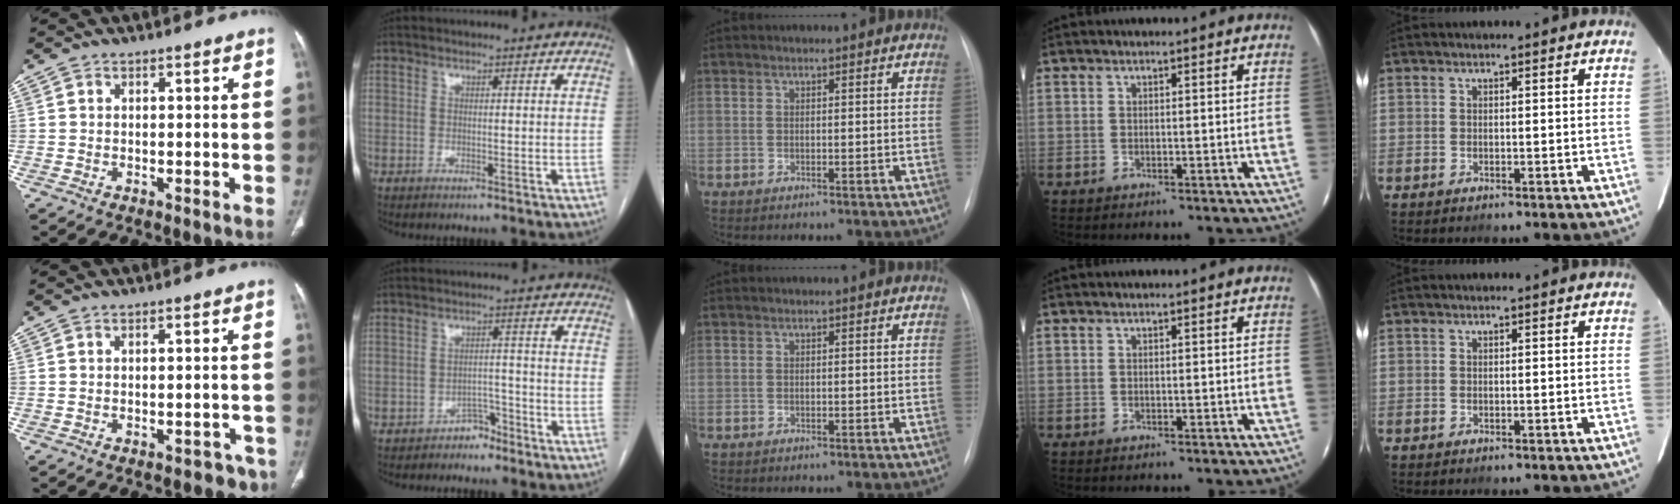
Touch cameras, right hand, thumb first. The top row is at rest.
{"thumb": {"total": 5.7, "force": [-4.5, 2.9, 2.0], "torque": [-0.015, 0.023, -0.043]}, "index": {"total": 3.2, "force": [-2.7, 1.7, 0.6], "torque": [-0.006, 0.009, -0.040]}}